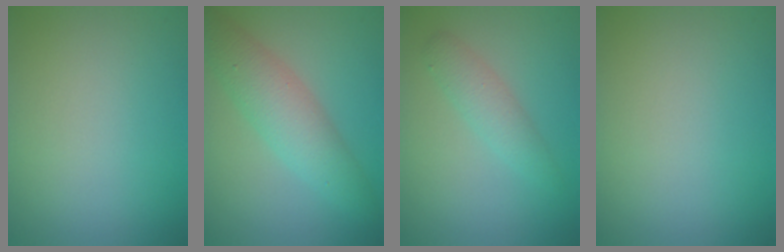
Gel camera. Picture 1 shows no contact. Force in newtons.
{"total": 4.6, "press": 4.6, "slide": 0.0}
{"total": 2.2, "press": 2.2, "slide": 0.1}
{"total": 0.0}